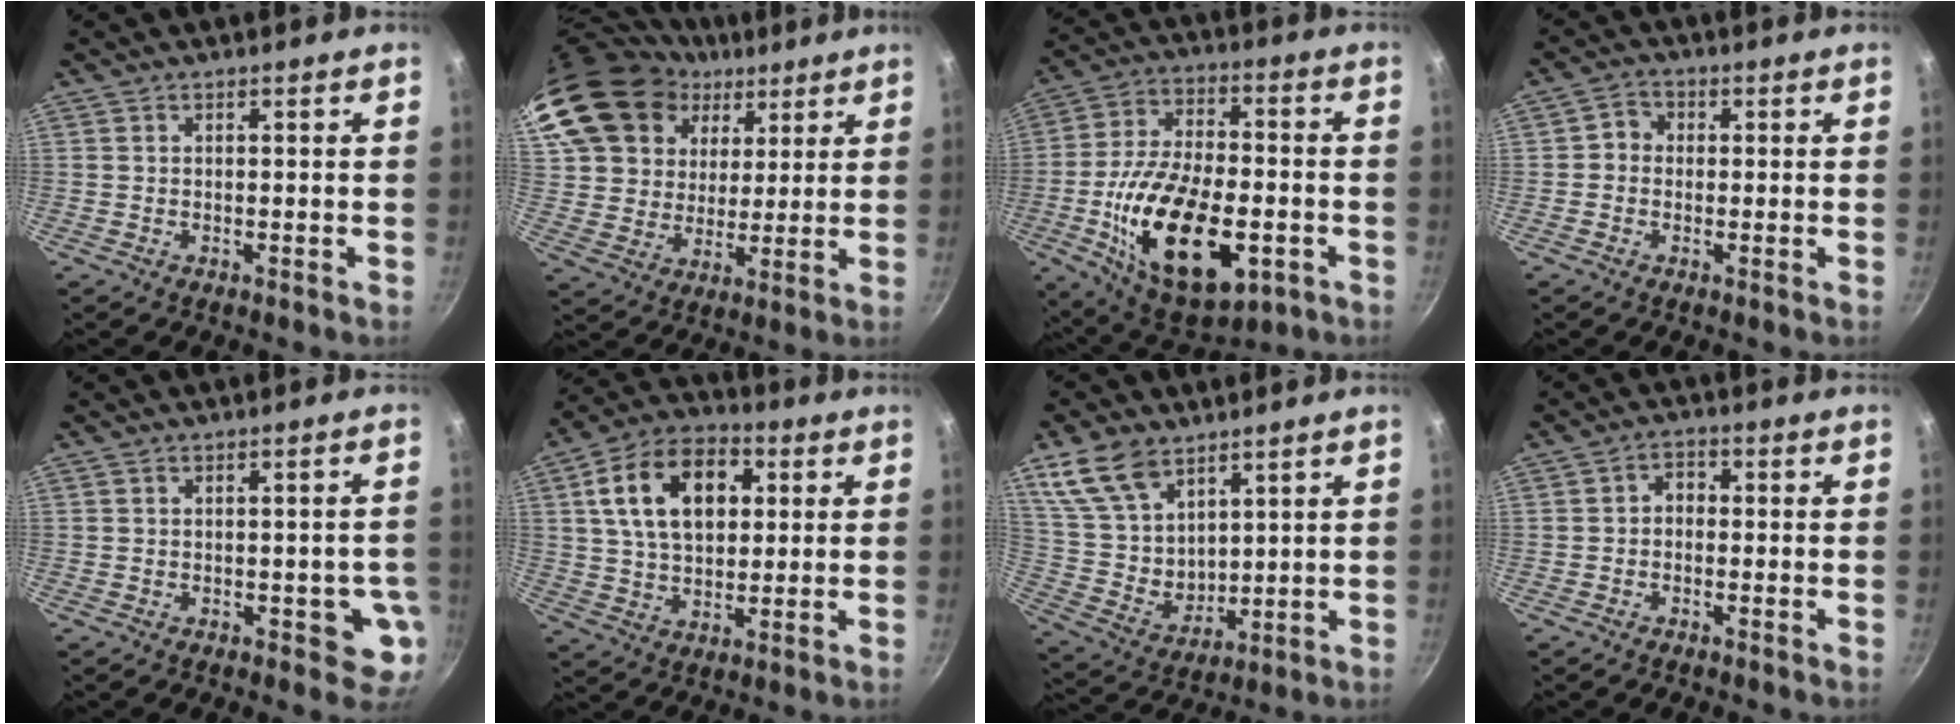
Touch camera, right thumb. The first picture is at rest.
{"total": 21.6, "force": [11.1, 16.2, 9.0], "torque": [-0.173, 0.004, 0.207]}
{"total": 24.4, "force": [-6.7, 12.6, 19.8], "torque": [-0.334, 0.020, -0.105]}
{"total": 3.2, "force": [-0.1, 2.9, 1.3], "torque": [-0.006, 0.008, -0.014]}
{"total": 5.5, "force": [-1.2, 3.1, 4.4], "torque": [-0.023, 0.000, -0.015]}
{"total": 16.9, "force": [4.3, 11.0, 12.0], "torque": [-0.177, 0.011, 0.064]}
{"total": 13.6, "force": [8.1, 8.3, 6.9], "torque": [-0.106, -0.044, 0.173]}
{"total": 2.8, "force": [-0.4, 2.2, 1.7], "torque": [-0.017, 0.012, -0.014]}